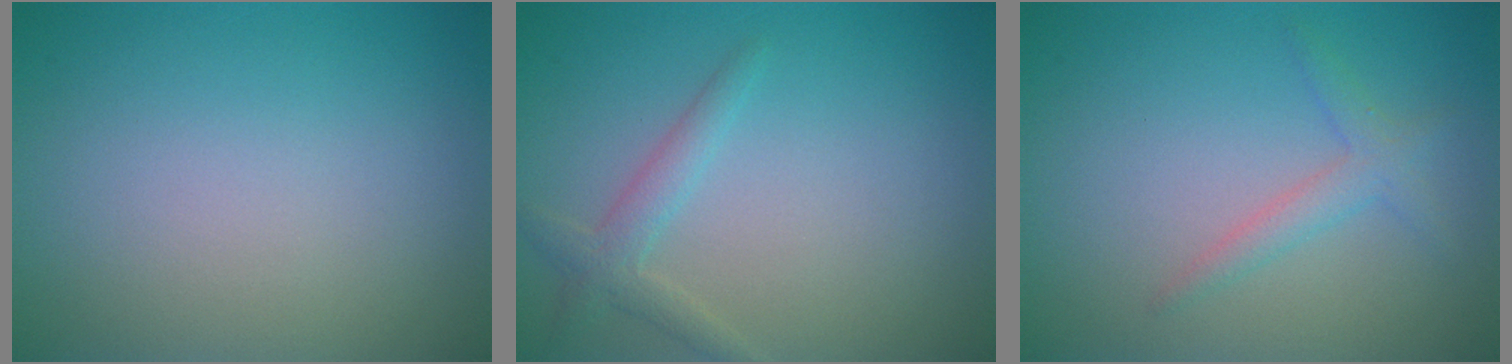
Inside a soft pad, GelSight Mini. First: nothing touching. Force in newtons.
{"total": 2.0, "press": 2.0, "slide": 0.1}
{"total": 1.8, "press": 1.8, "slide": 0.1}